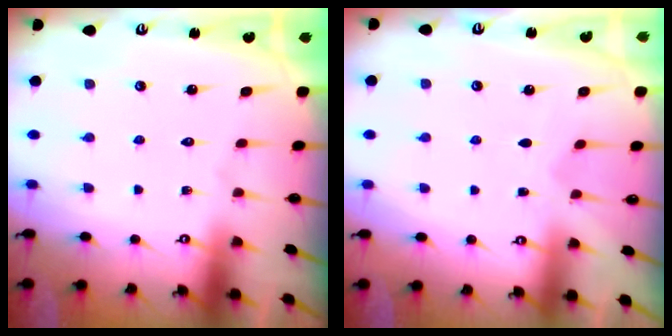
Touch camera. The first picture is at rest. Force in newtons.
{"total": 2.0, "press": 2.0, "slide": 0.4}